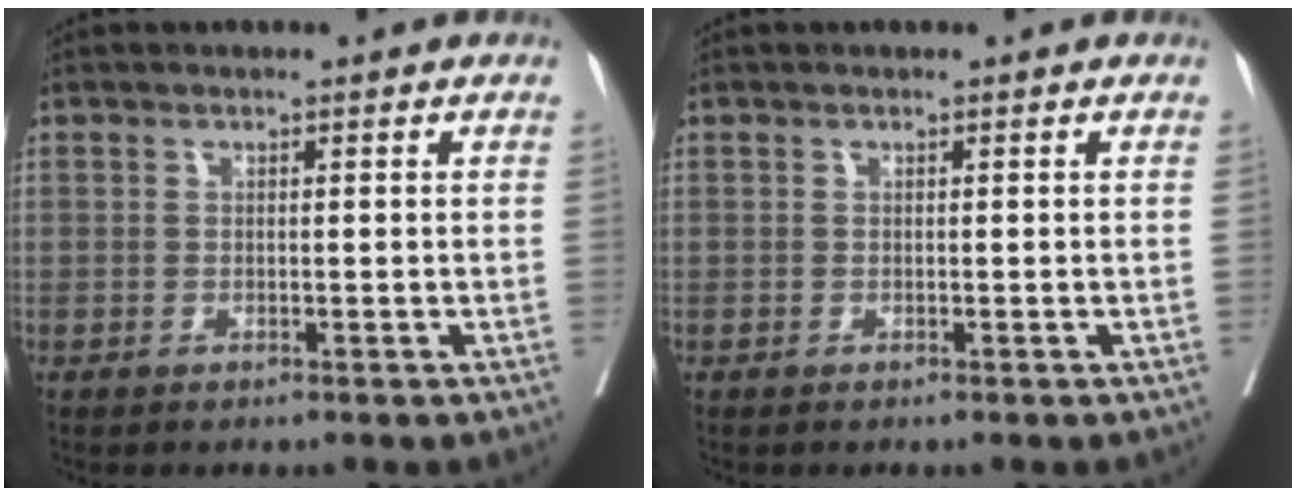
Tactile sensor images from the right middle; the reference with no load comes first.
{"total": 0.0}